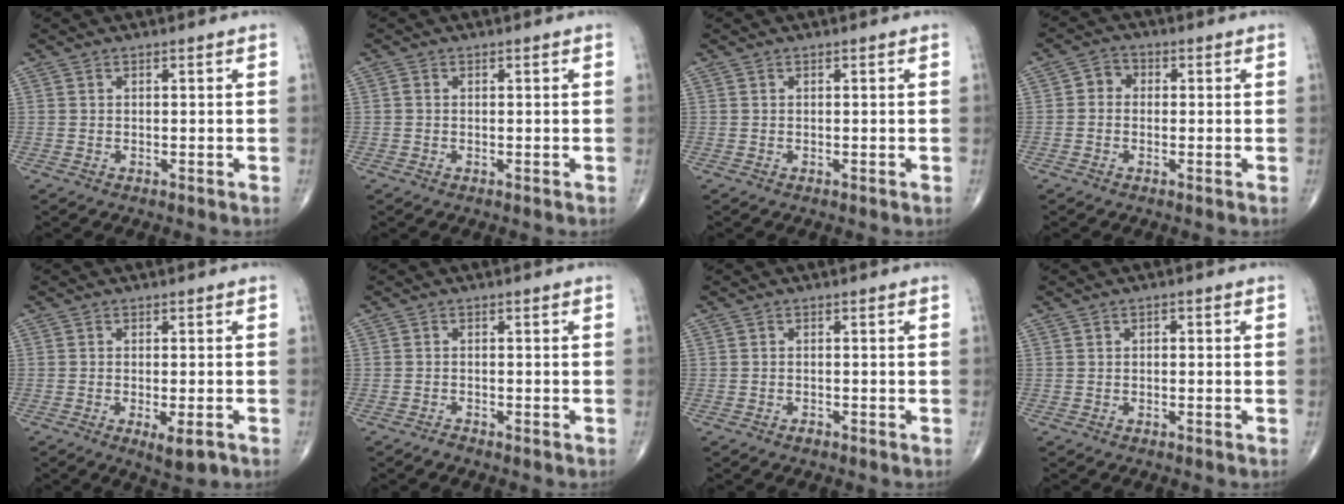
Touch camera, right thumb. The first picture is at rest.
{"total": 0.5, "force": [-0.1, 0.4, 0.3], "torque": [-0.004, 0.000, -0.004]}
{"total": 0.0}
{"total": 3.1, "force": [-0.1, 2.7, 1.6], "torque": [-0.009, 0.011, -0.014]}
{"total": 4.4, "force": [-1.9, 1.4, 3.7], "torque": [-0.056, -0.005, -0.024]}
{"total": 0.9, "force": [-0.9, 0.2, 0.2], "torque": [-0.006, 0.001, -0.018]}
{"total": 0.9, "force": [-0.7, 0.4, 0.3], "torque": [-0.006, 0.003, -0.013]}
{"total": 0.7, "force": [0.0, 0.5, 0.5], "torque": [-0.001, 0.000, -0.004]}